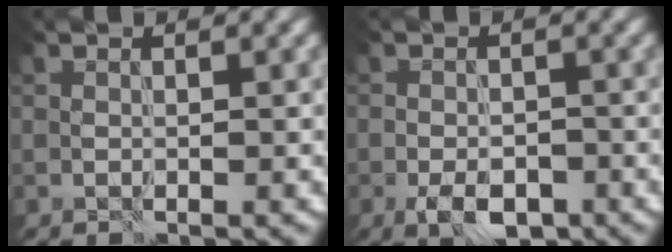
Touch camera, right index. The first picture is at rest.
{"total": 3.9, "force": [-2.2, 1.9, 2.6], "torque": [-0.042, -0.004, -0.039]}